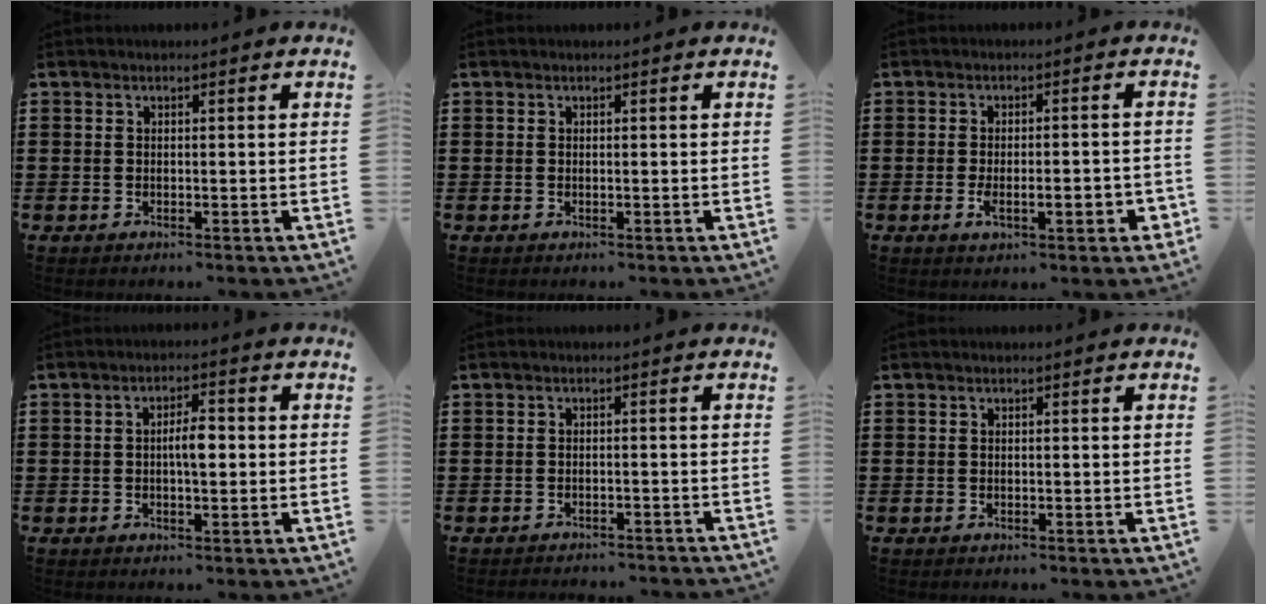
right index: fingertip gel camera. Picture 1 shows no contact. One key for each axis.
{"total": 0.0}
{"total": 4.9, "fx": -1.5, "fy": 1.5, "fz": 4.4, "tx": -0.070, "ty": -0.002, "tz": -0.030}
{"total": 3.7, "fx": -0.1, "fy": 1.2, "fz": 3.5, "tx": -0.058, "ty": -0.001, "tz": -0.006}
{"total": 1.4, "fx": -1.4, "fy": 0.0, "fz": 0.0, "tx": -0.005, "ty": 0.002, "tz": -0.031}
{"total": 0.0}